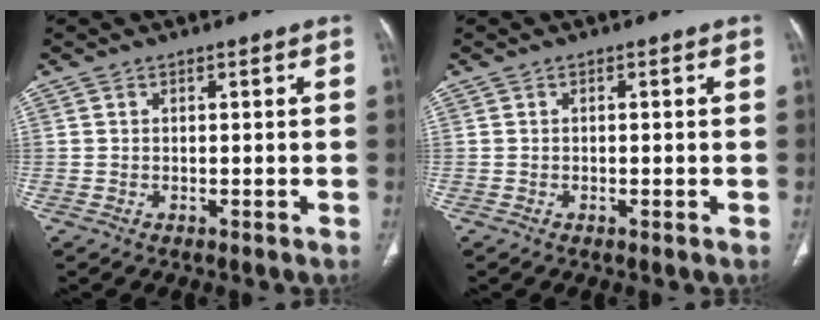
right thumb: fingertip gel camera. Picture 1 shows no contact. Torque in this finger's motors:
{"motor_torque": [3.64, 1.37, 0.06, -0.55, -0.02]}